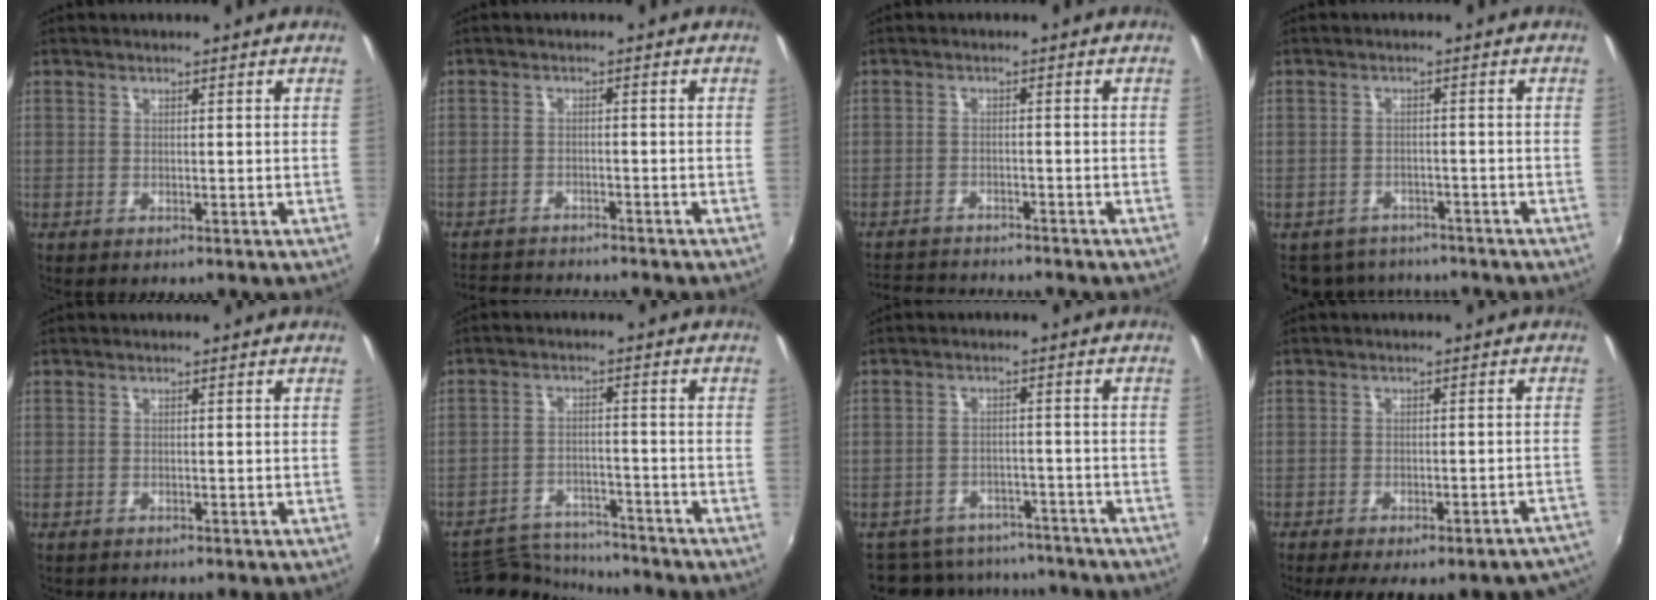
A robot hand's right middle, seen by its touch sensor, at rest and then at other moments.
{"total": 6.8, "force": [-6.5, 0.7, 1.6], "torque": [-0.052, -0.009, -0.106]}
{"total": 7.0, "force": [-6.7, 0.7, 1.6], "torque": [-0.053, -0.007, -0.111]}
{"total": 9.4, "force": [-8.1, 4.0, 2.3], "torque": [-0.066, -0.003, -0.115]}
{"total": 0.5, "force": [-0.5, 0.1, 0.1], "torque": [-0.005, -0.001, -0.007]}
{"total": 12.6, "force": [-11.9, 2.1, 3.3], "torque": [-0.089, 0.004, -0.192]}
{"total": 12.8, "force": [-11.2, 5.3, 3.0], "torque": [-0.073, 0.015, -0.146]}
{"total": 14.1, "force": [-12.1, 2.6, 6.6], "torque": [-0.099, -0.016, -0.140]}